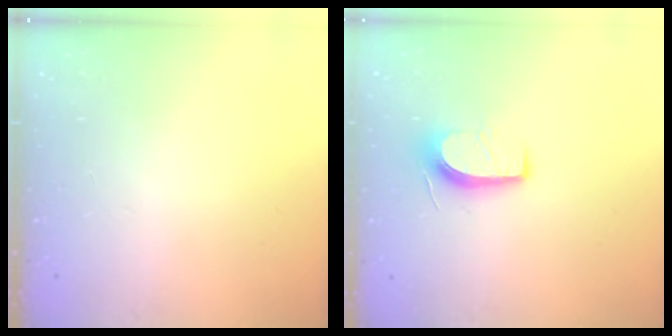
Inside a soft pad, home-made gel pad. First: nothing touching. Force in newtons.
{"total": 8.0, "press": 7.9, "slide": 1.0}